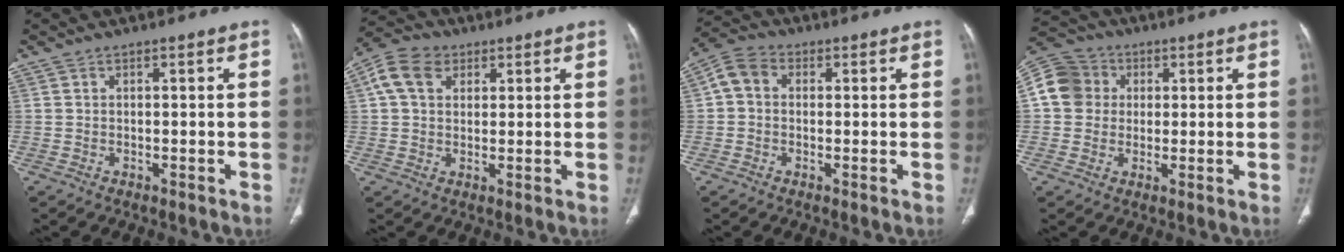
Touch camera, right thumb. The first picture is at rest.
{"total": 8.1, "force": [2.9, 5.9, 4.7], "torque": [-0.083, 0.012, 0.048]}
{"total": 5.3, "force": [0.5, 4.3, 3.1], "torque": [-0.057, 0.019, -0.001]}
{"total": 9.5, "force": [1.3, 8.7, 3.5], "torque": [-0.058, 0.017, 0.015]}